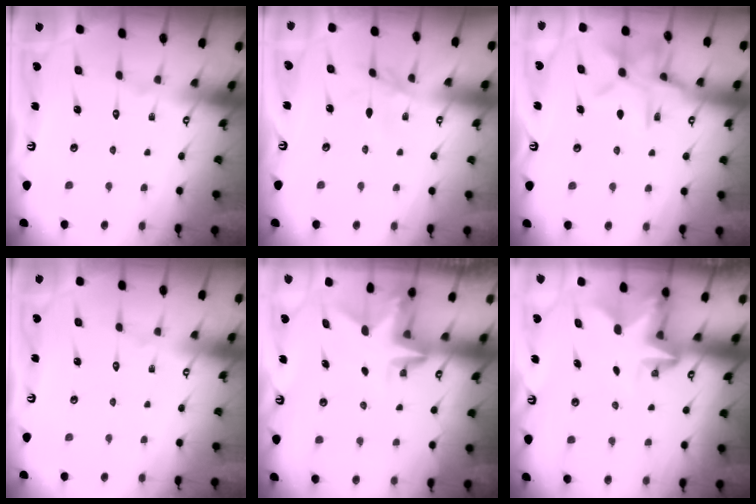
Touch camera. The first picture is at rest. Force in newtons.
{"total": 2.9, "press": 2.9, "slide": 0.4}
{"total": 12.5, "press": 12.4, "slide": 0.9}
{"total": 0.0}
{"total": 3.1, "press": 3.1, "slide": 0.2}
{"total": 2.6, "press": 2.6, "slide": 0.5}